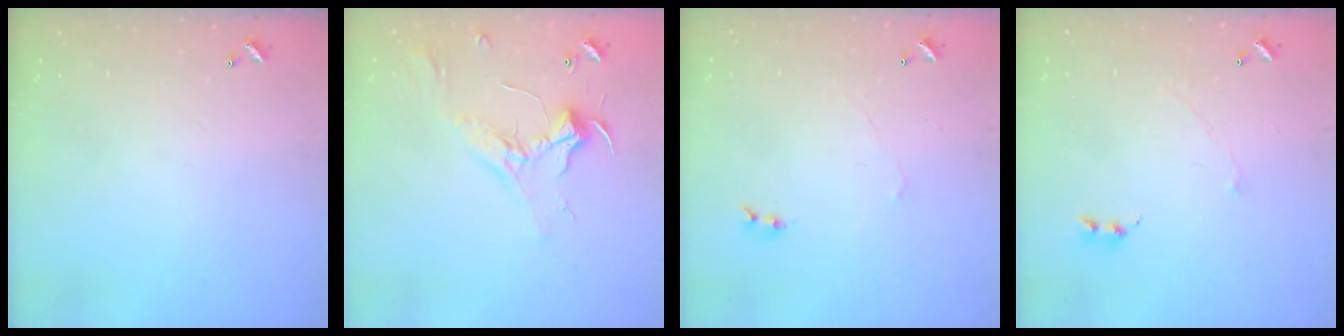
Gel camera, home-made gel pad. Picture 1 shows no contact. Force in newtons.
{"total": 2.3, "press": 2.2, "slide": 0.6}
{"total": 0.7, "press": 0.4, "slide": 0.6}
{"total": 2.4, "press": 2.3, "slide": 0.7}